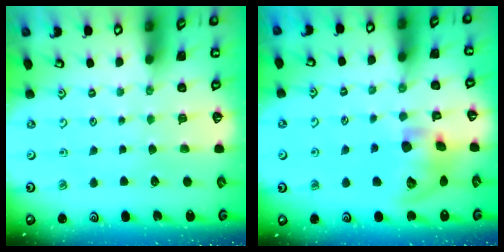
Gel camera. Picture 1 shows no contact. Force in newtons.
{"total": 13.9, "press": 13.8, "slide": 2.1}